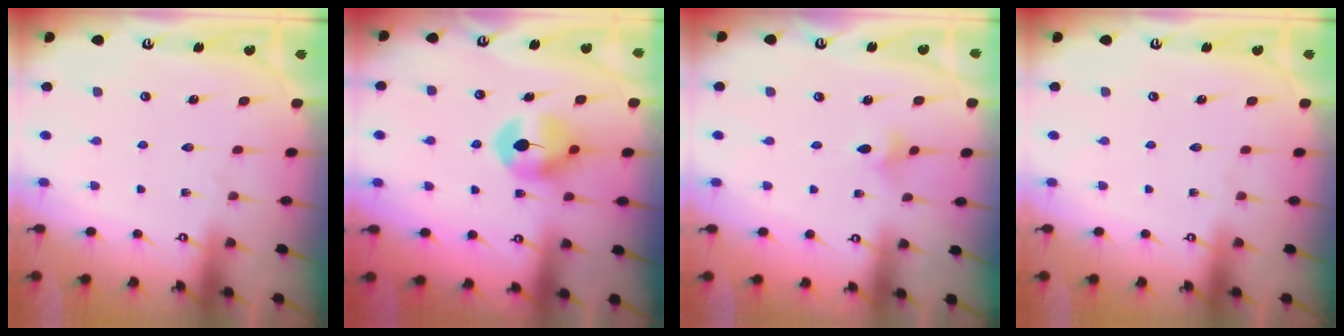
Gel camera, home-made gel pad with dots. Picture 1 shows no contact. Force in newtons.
{"total": 7.8, "press": 7.8, "slide": 0.2}
{"total": 2.9, "press": 2.8, "slide": 0.6}
{"total": 0.0}